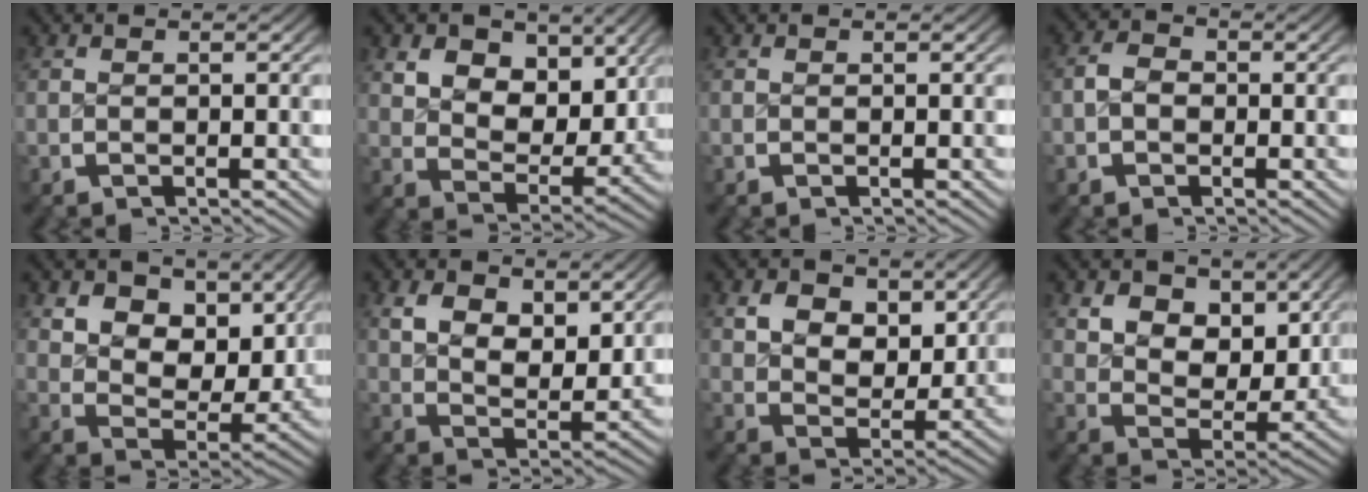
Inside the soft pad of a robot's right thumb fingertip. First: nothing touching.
{"total": 7.5, "force": [1.7, 5.4, 5.0], "torque": [-0.100, -0.037, 0.041]}
{"total": 0.0}
{"total": 2.0, "force": [-0.5, 1.6, 1.1], "torque": [-0.019, -0.003, -0.012]}
{"total": 8.3, "force": [1.9, 5.8, 5.6], "torque": [-0.107, -0.036, 0.043]}
{"total": 5.2, "force": [1.8, 3.2, 3.6], "torque": [-0.065, -0.028, 0.042]}
{"total": 5.1, "force": [1.4, 3.8, 3.2], "torque": [-0.062, -0.030, 0.036]}
{"total": 6.7, "force": [1.6, 4.8, 4.4], "torque": [-0.089, -0.037, 0.039]}